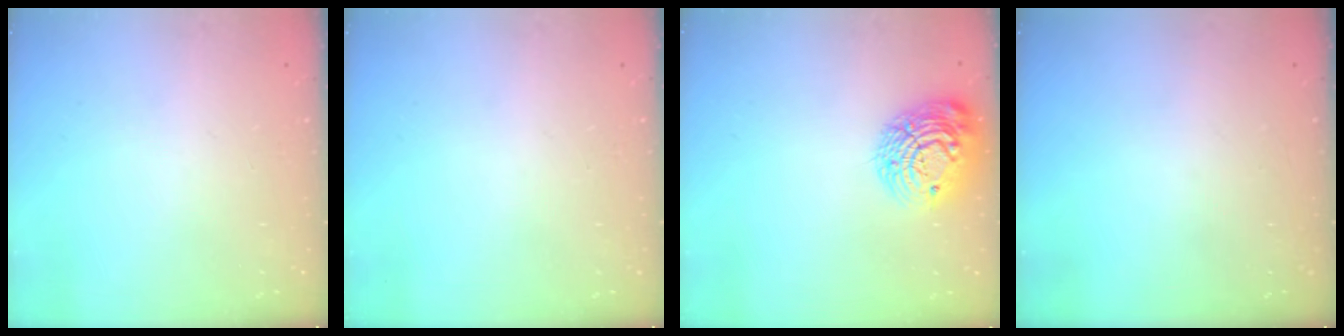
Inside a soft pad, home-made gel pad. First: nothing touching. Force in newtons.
{"total": 0.0}
{"total": 14.2, "press": 14.2, "slide": 0.8}
{"total": 0.0}